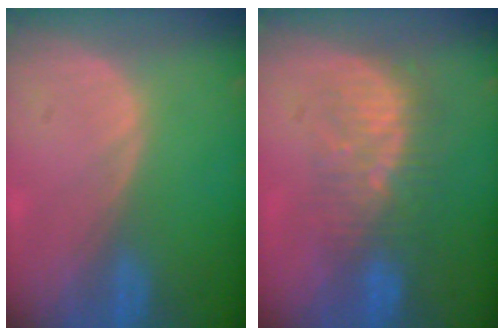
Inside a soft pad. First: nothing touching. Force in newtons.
{"total": 7.9, "press": 7.5, "slide": 2.5}